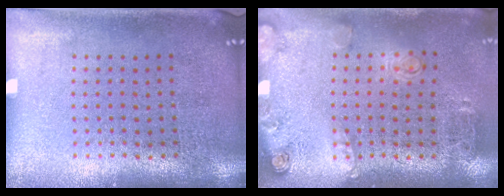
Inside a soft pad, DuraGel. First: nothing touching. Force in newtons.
{"total": 2.0, "press": 1.2, "slide": 1.6}